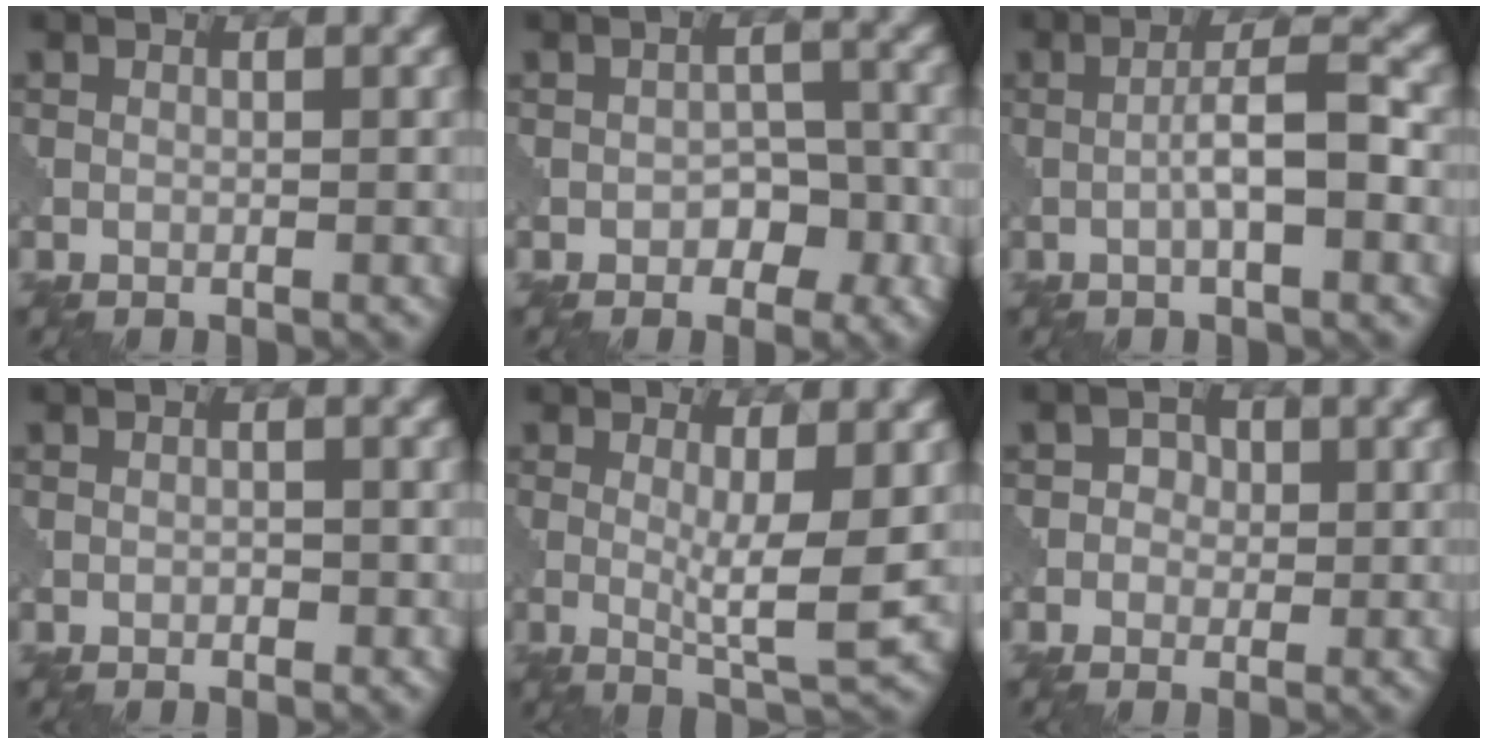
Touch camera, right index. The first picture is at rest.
{"total": 3.2, "force": [-1.4, 2.3, 1.9], "torque": [-0.018, 0.000, -0.020]}
{"total": 4.4, "force": [-0.8, 0.8, 4.3], "torque": [-0.073, 0.009, -0.019]}
{"total": 0.5, "force": [-0.2, 0.4, 0.3], "torque": [-0.003, -0.002, -0.003]}
{"total": 4.3, "force": [0.4, 0.7, 4.3], "torque": [-0.068, -0.014, 0.006]}
{"total": 1.9, "force": [0.0, 1.8, 0.7], "torque": [0.003, 0.001, -0.007]}